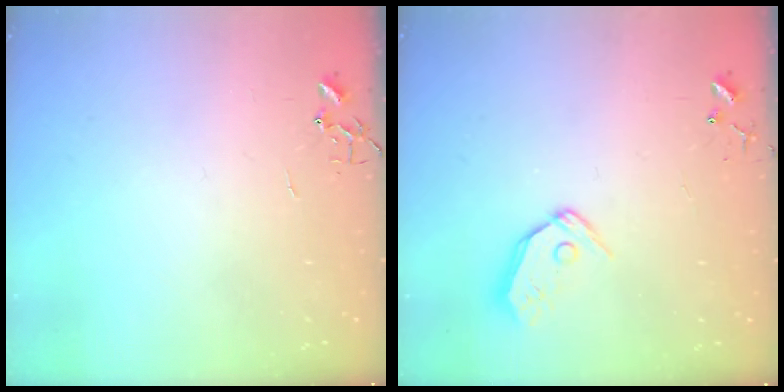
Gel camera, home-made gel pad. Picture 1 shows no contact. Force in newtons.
{"total": 8.3, "press": 8.2, "slide": 0.7}